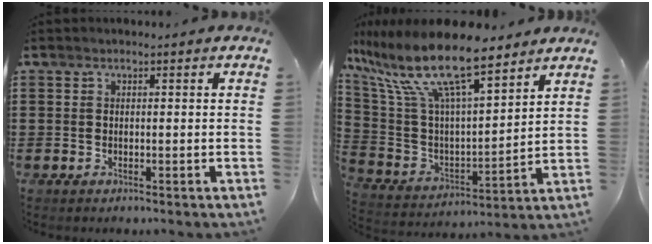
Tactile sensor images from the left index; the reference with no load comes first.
{"total": 14.4, "force": [10.5, 3.4, 9.3], "torque": [-0.226, -0.057, 0.182]}